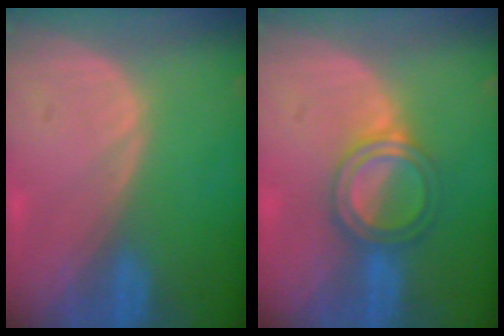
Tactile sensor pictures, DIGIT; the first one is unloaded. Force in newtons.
{"total": 5.0, "press": 5.0, "slide": 0.7}